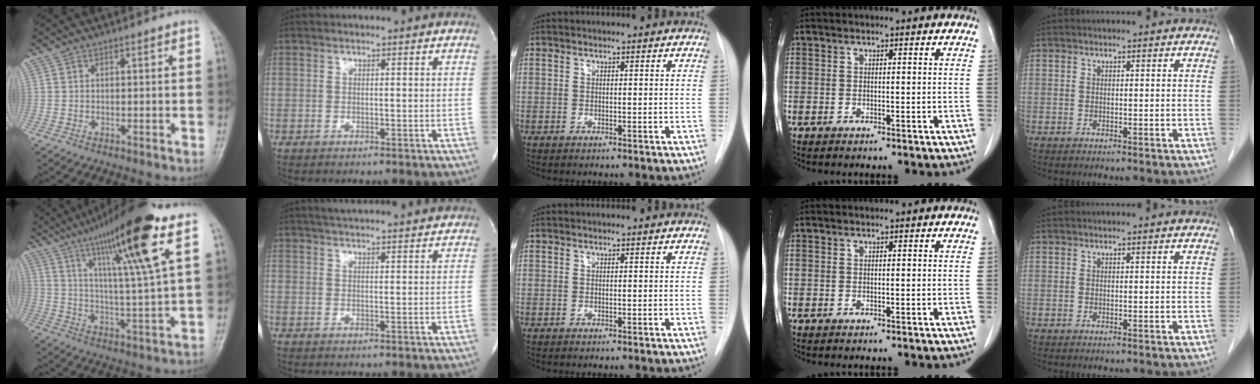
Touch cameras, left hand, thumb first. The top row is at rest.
{"thumb": {"total": 19.6, "force": [10.6, 1.3, 16.5], "torque": [-0.266, -0.034, 0.176]}, "index": {"total": 12.8, "force": [11.9, 0.9, 4.8], "torque": [-0.078, 0.023, 0.154]}}